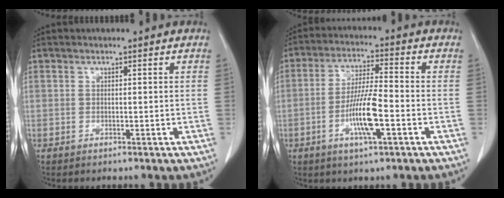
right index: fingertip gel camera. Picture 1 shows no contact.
{"total": 8.8, "force": [-2.9, 1.0, 8.3], "torque": [-0.158, -0.004, -0.056]}